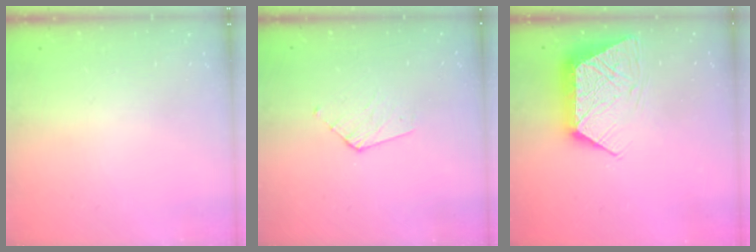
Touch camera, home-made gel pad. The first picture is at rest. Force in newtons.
{"total": 3.4, "press": 3.3, "slide": 0.3}
{"total": 14.4, "press": 14.3, "slide": 1.0}